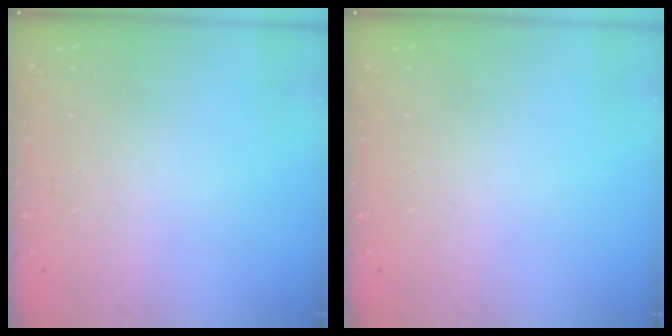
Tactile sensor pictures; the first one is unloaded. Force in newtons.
{"total": 0.0}